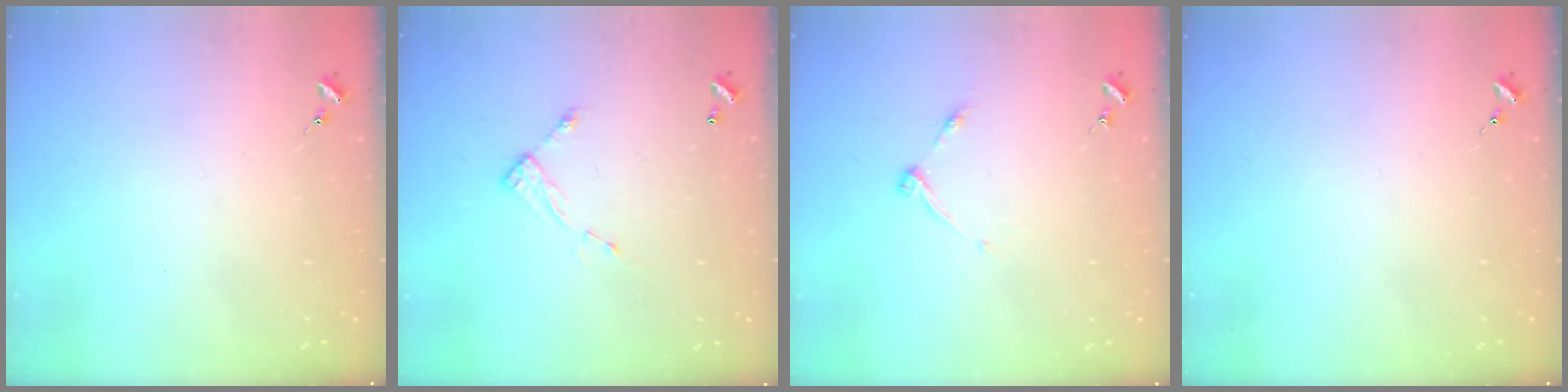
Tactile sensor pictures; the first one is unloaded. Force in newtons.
{"total": 6.6, "press": 6.6, "slide": 0.5}
{"total": 4.5, "press": 4.4, "slide": 0.6}
{"total": 0.0}